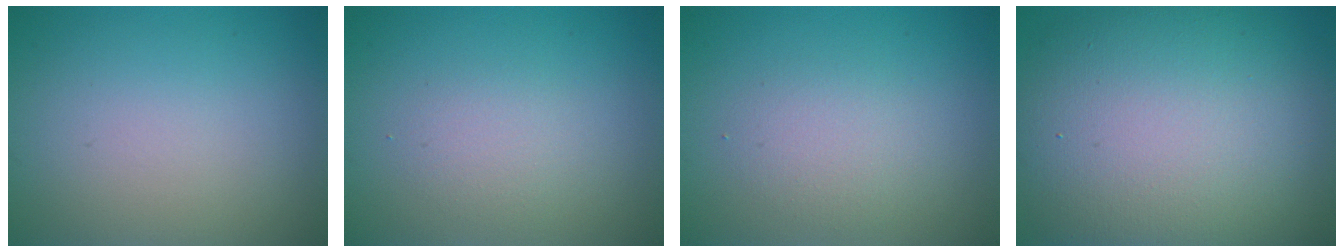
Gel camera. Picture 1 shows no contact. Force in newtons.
{"total": 1.7, "press": 1.7, "slide": 0.0}
{"total": 2.0, "press": 2.0, "slide": 0.1}
{"total": 14.7, "press": 14.6, "slide": 0.9}